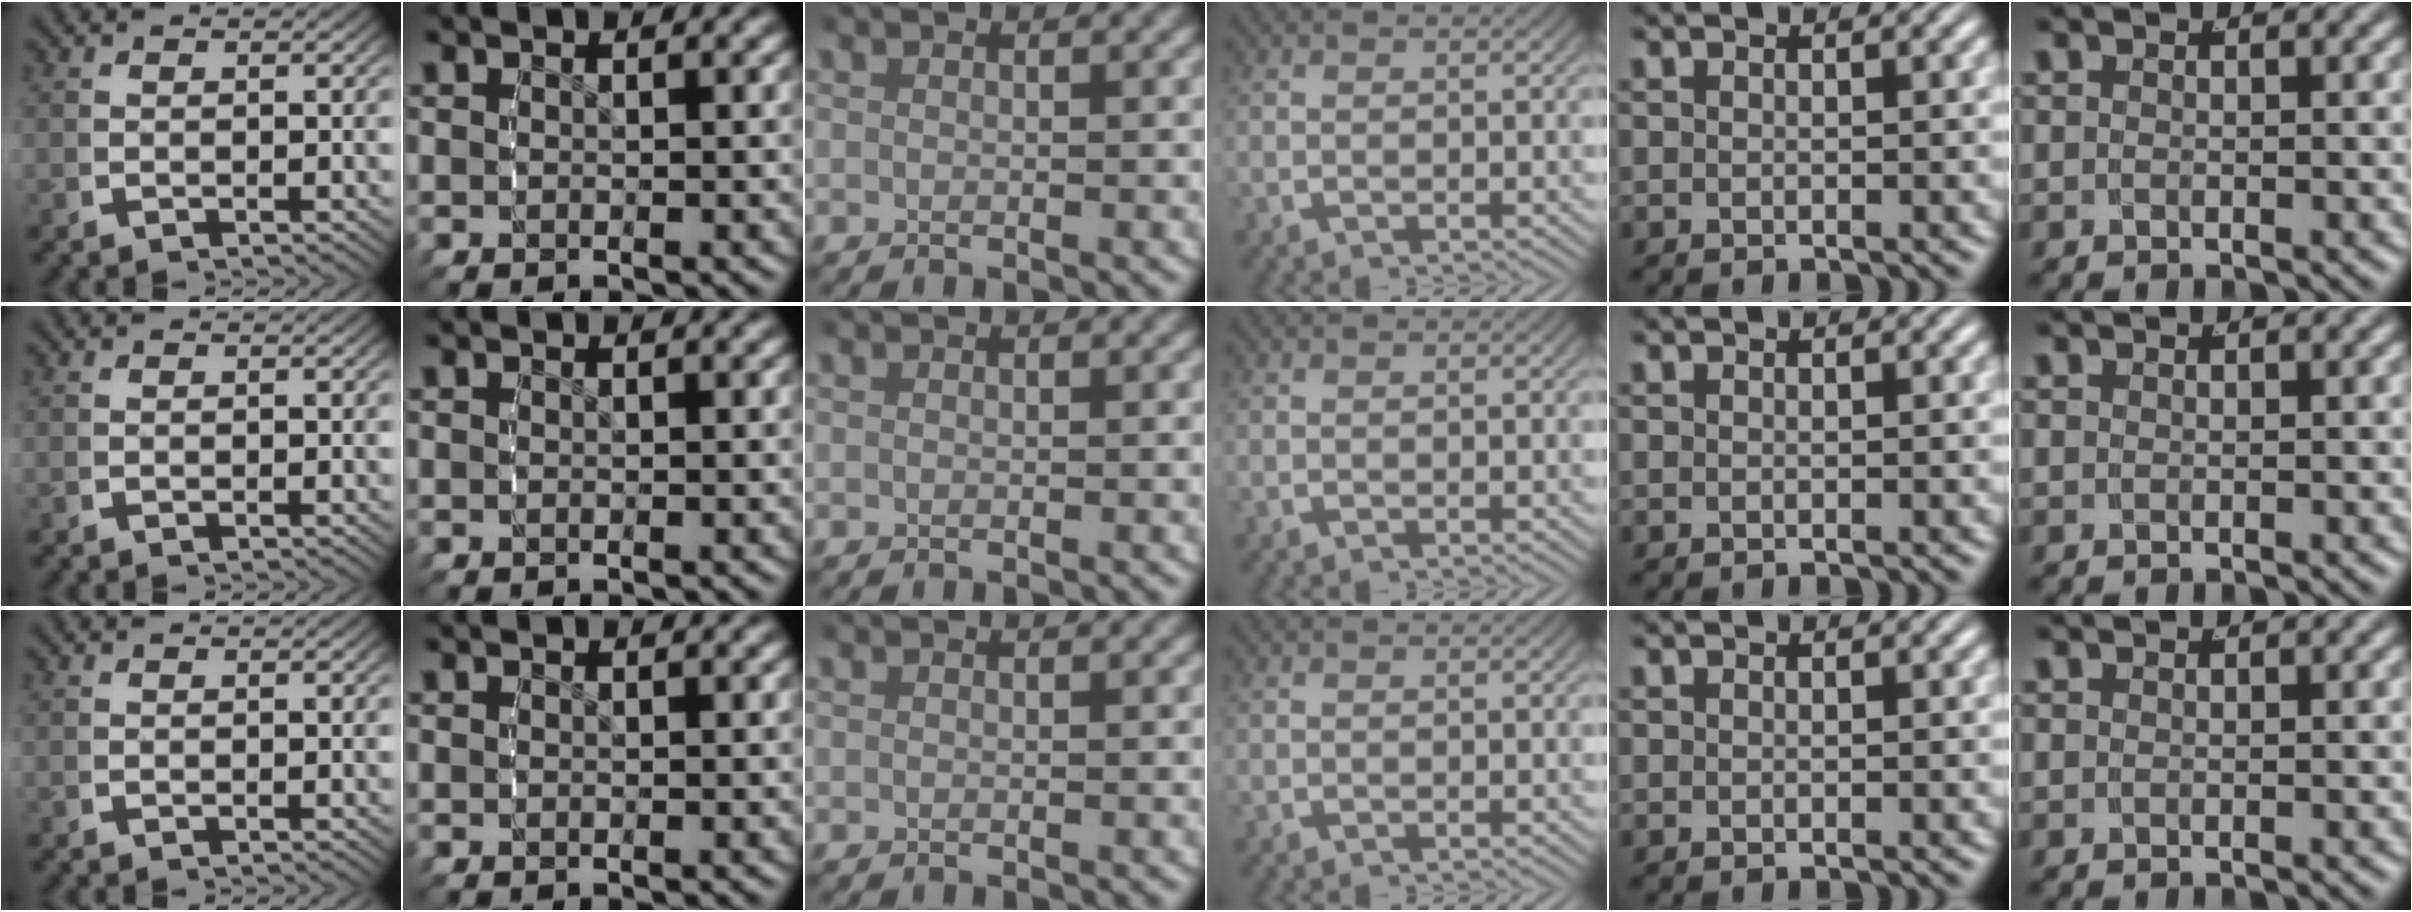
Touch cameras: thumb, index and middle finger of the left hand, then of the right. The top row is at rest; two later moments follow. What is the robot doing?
{"motion": "reach", "object": "ribbon"}